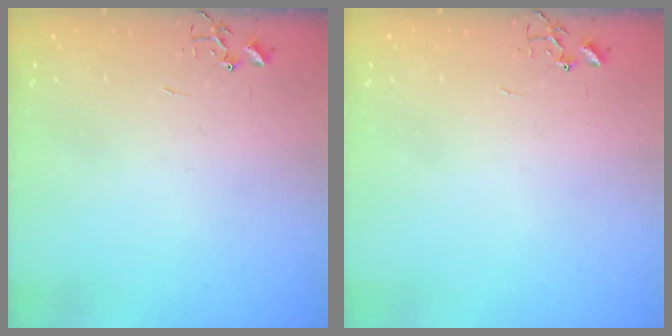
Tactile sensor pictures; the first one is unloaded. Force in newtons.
{"total": 0.0}